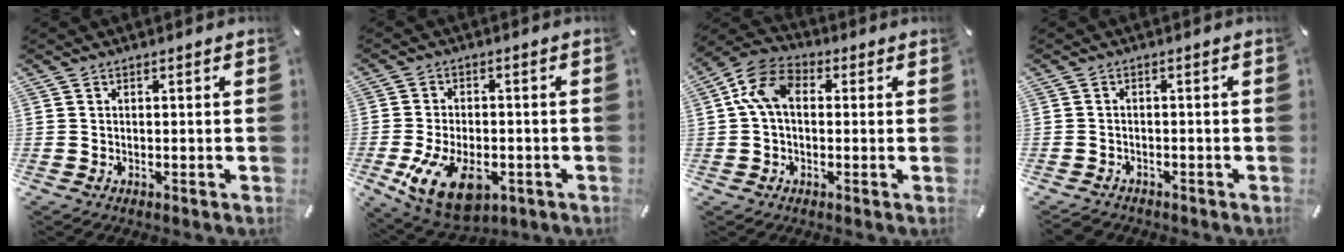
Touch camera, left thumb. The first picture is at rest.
{"total": 12.8, "force": [-4.4, 7.6, 9.3], "torque": [-0.181, 0.000, -0.076]}
{"total": 10.2, "force": [1.5, 7.1, 7.1], "torque": [-0.153, 0.017, 0.030]}
{"total": 2.1, "force": [-1.8, 1.0, 0.4], "torque": [-0.014, 0.009, -0.040]}